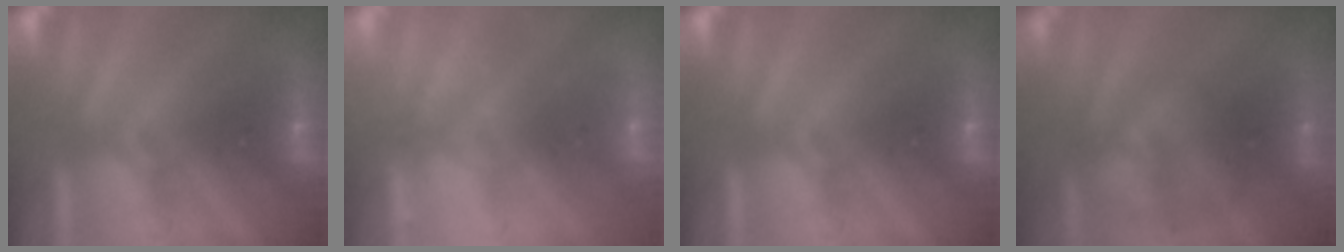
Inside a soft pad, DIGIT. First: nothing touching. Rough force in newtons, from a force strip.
{"total": 2.2}
{"total": 0.0}
{"total": 2.3}